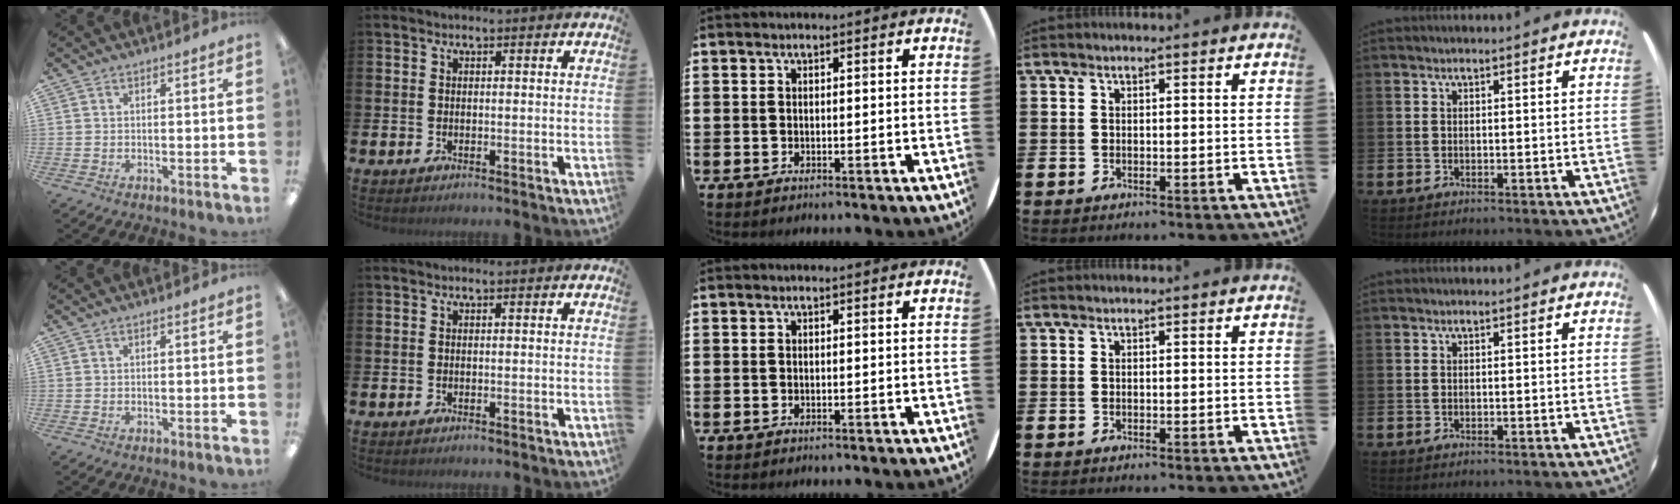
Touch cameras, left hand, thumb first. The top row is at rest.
{}